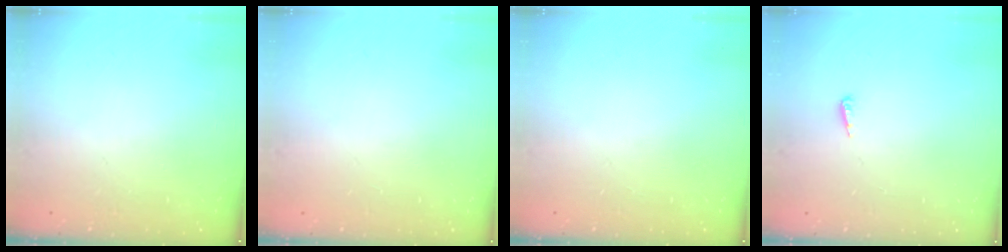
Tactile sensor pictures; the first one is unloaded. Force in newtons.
{"total": 0.8, "press": 0.8, "slide": 0.1}
{"total": 0.0}
{"total": 4.1, "press": 4.0, "slide": 0.8}